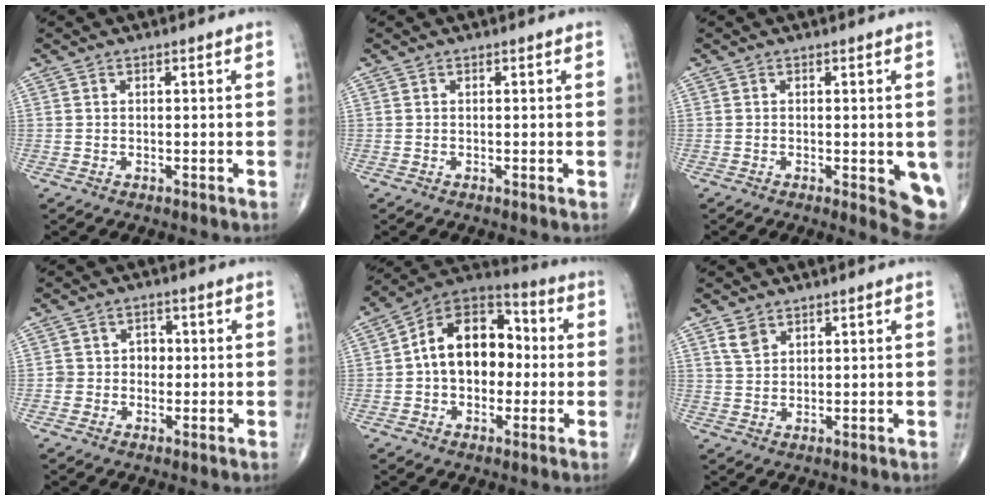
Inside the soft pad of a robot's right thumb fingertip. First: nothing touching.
{"total": 0.0}
{"total": 6.5, "force": [-1.3, 2.1, 6.0], "torque": [-0.061, -0.012, -0.016]}
{"total": 4.0, "force": [-0.4, 3.7, 1.3], "torque": [0.009, 0.015, -0.012]}
{"total": 15.7, "force": [0.2, 10.8, 11.4], "torque": [-0.144, 0.040, -0.010]}
{"total": 3.1, "force": [1.9, 2.0, 1.4], "torque": [-0.019, -0.006, 0.042]}